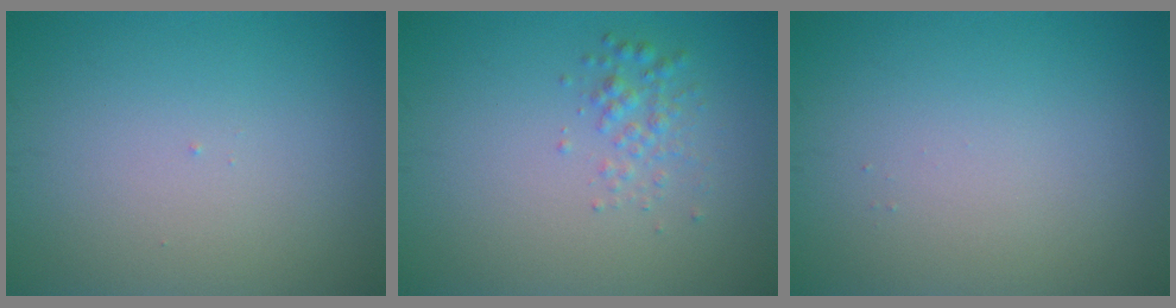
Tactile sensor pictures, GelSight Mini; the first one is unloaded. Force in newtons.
{"total": 1.7, "press": 1.7, "slide": 0.1}
{"total": 0.0}